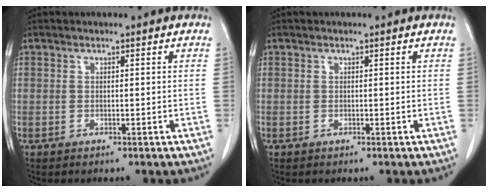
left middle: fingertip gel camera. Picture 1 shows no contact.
{"total": 0.0}